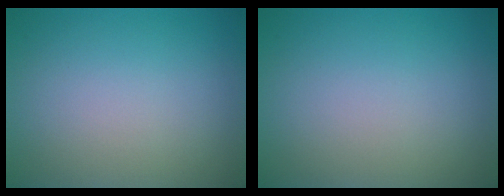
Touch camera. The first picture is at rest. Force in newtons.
{"total": 0.0}